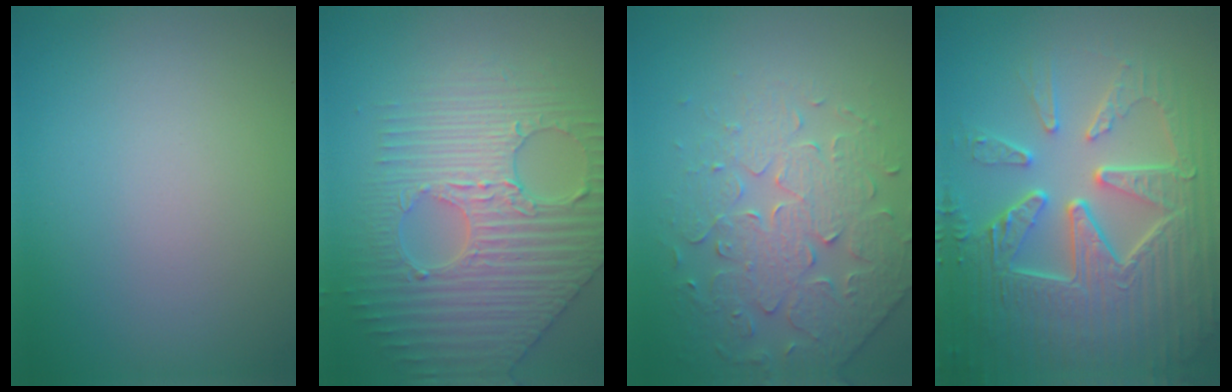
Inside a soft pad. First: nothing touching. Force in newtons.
{"total": 6.4, "press": 5.5, "slide": 3.3}
{"total": 4.5, "press": 4.5, "slide": 0.4}
{"total": 10.1, "press": 6.8, "slide": 7.5}